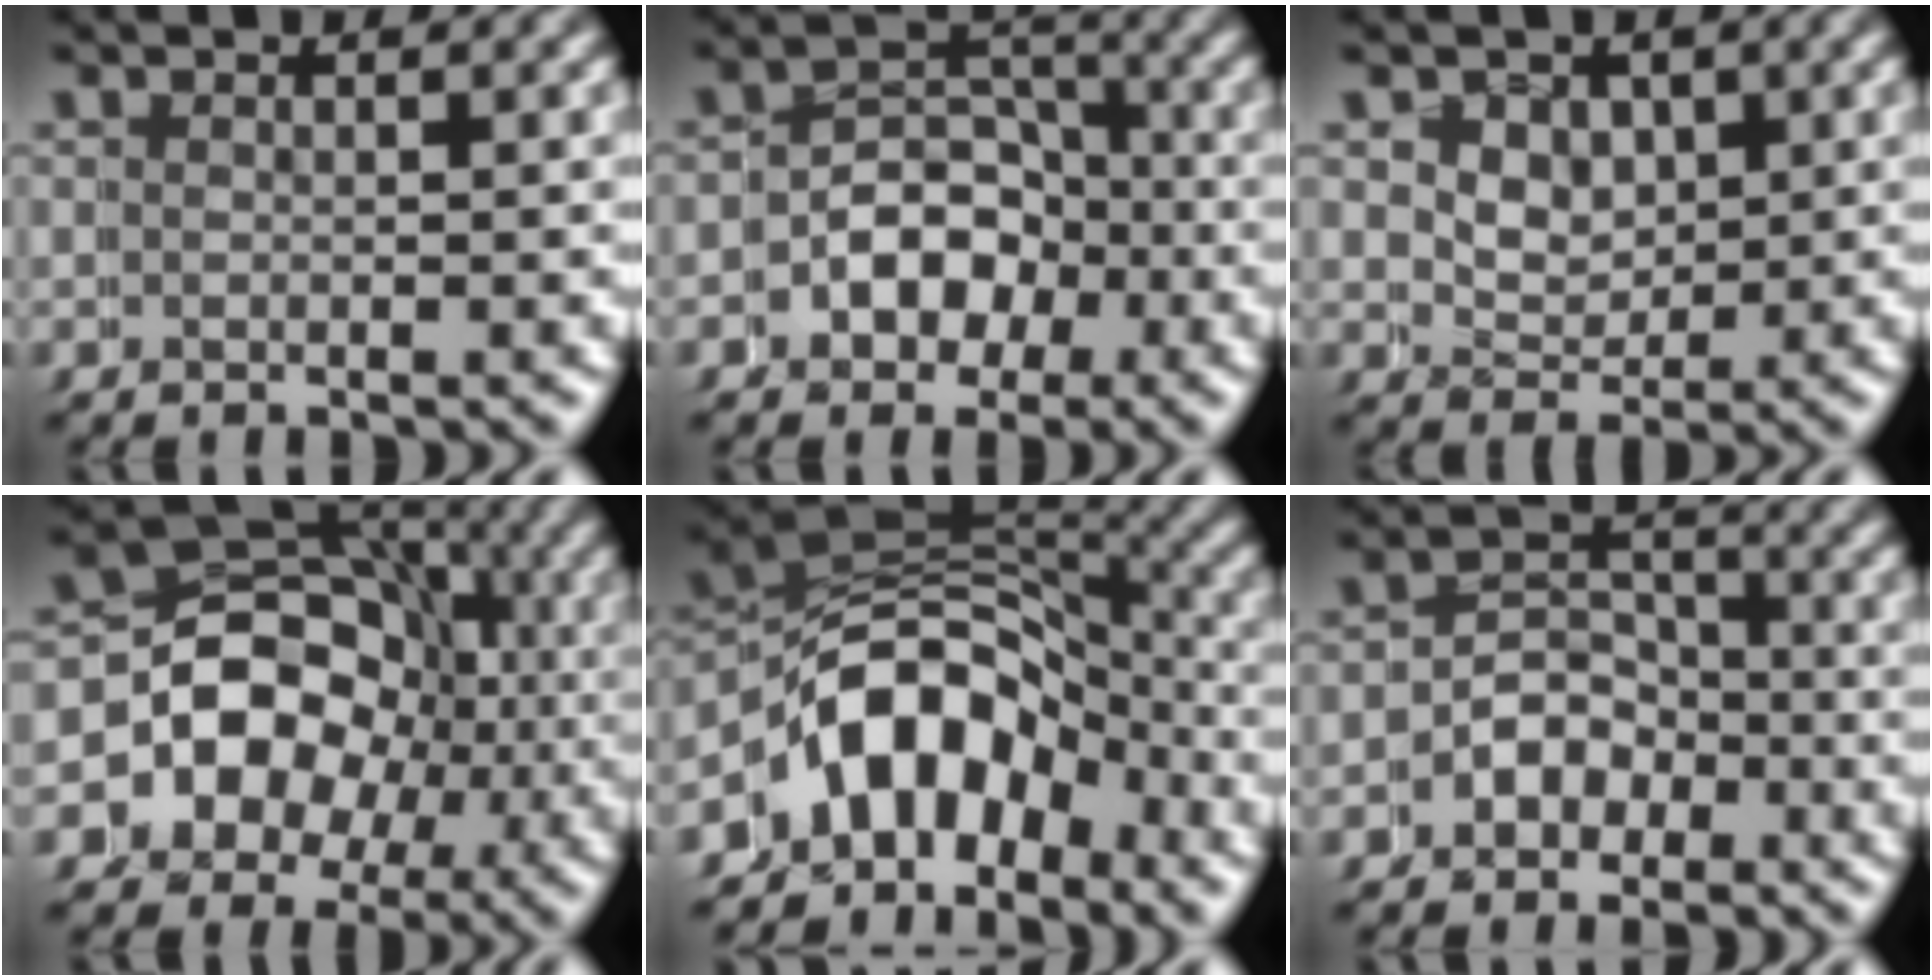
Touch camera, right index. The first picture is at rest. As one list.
[{"total": 4.0, "force": [-1.3, 3.7, 0.8], "torque": [-0.021, -0.010, -0.027]}, {"total": 2.2, "force": [1.3, 1.8, -0.3], "torque": [0.004, -0.016, 0.026]}, {"total": 12.6, "force": [-0.4, 11.4, 5.3], "torque": [-0.125, -0.024, -0.013]}, {"total": 9.9, "force": [-2.3, 8.0, 5.4], "torque": [-0.113, -0.023, -0.043]}, {"total": 3.2, "force": [-2.1, 2.3, -0.4], "torque": [0.007, -0.007, -0.045]}]